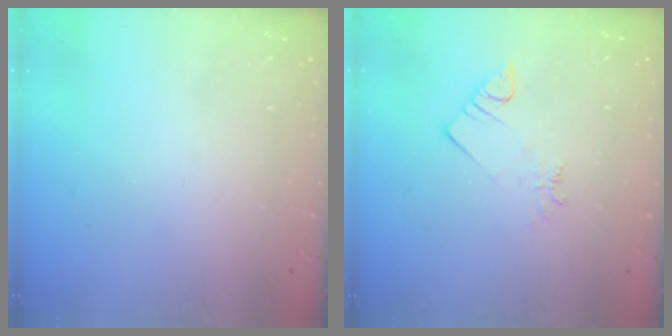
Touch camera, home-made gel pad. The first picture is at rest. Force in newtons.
{"total": 1.5, "press": 1.4, "slide": 0.3}